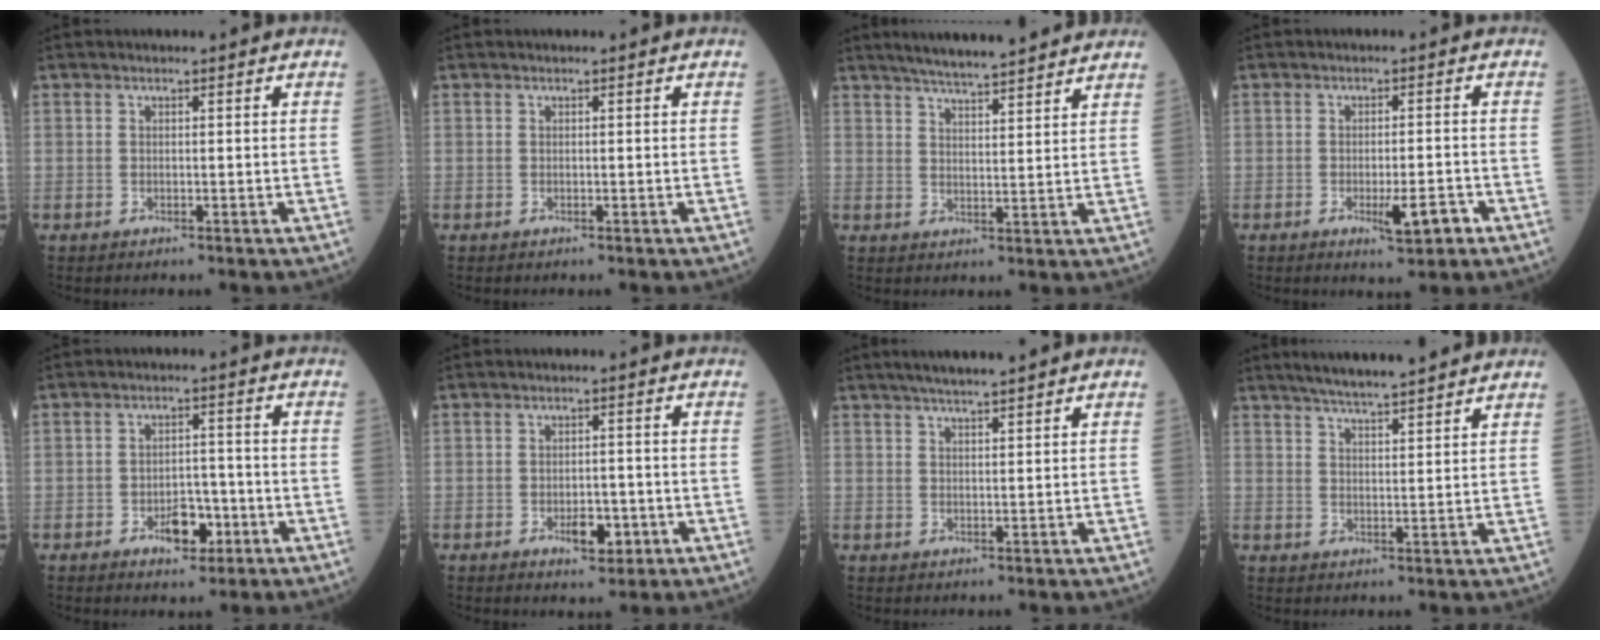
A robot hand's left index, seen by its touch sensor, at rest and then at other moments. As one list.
[{"total": 0.0}, {"total": 11.3, "force": [10.0, 0.9, 5.1], "torque": [-0.080, 0.020, 0.139]}, {"total": 4.6, "force": [-2.2, 1.0, 3.9], "torque": [-0.058, -0.001, -0.029]}, {"total": 5.1, "force": [-2.5, 2.7, 3.5], "torque": [-0.051, 0.008, -0.037]}, {"total": 4.2, "force": [-1.8, 2.0, 3.2], "torque": [-0.046, 0.002, -0.020]}, {"total": 5.1, "force": [4.1, -0.3, 2.9], "torque": [-0.050, 0.018, 0.073]}, {"total": 9.9, "force": [8.7, 0.4, 4.7], "torque": [-0.074, 0.021, 0.124]}]